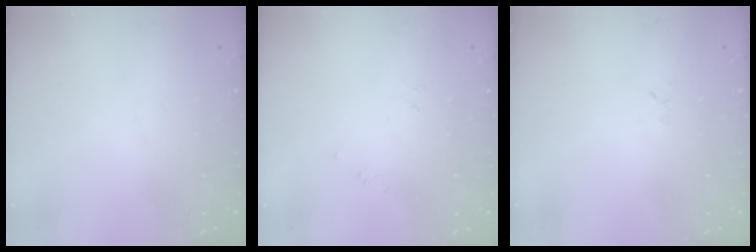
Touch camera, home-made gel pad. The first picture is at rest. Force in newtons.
{"total": 0.0}
{"total": 2.6, "press": 2.6, "slide": 0.4}